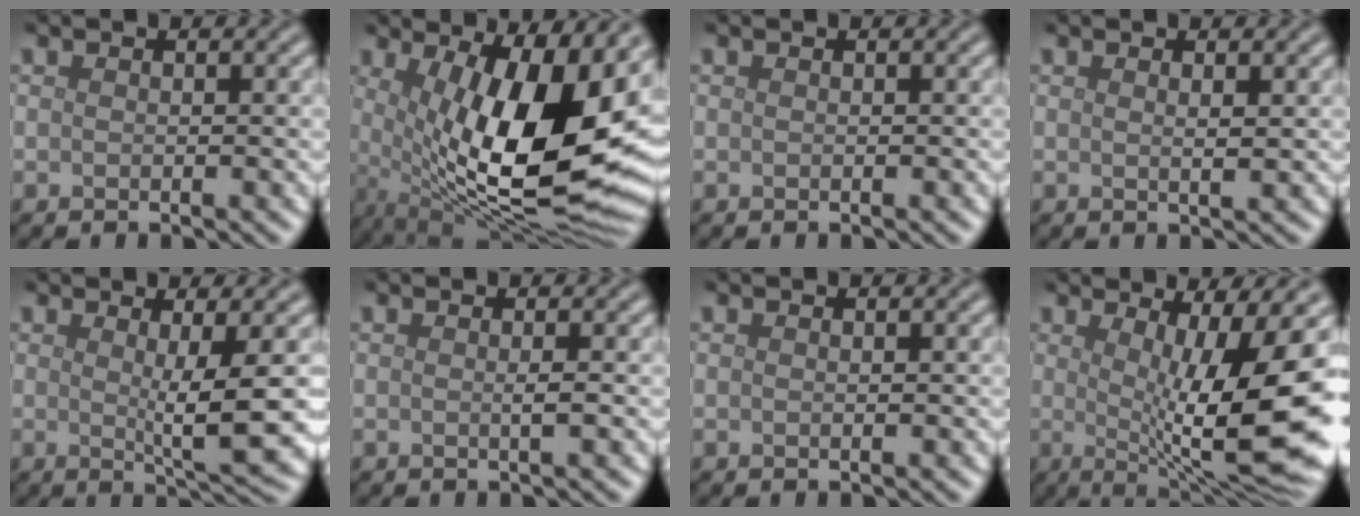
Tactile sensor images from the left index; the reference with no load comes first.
{"total": 15.5, "force": [1.4, 6.0, 14.3], "torque": [-0.204, -0.024, 0.031]}
{"total": 0.0}
{"total": 1.2, "force": [0.5, 0.3, 1.0], "torque": [-0.012, 0.000, 0.006]}
{"total": 5.6, "force": [0.4, 0.9, 5.5], "torque": [-0.084, -0.008, 0.010]}
{"total": 1.1, "force": [0.0, 0.2, 1.0], "torque": [-0.014, 0.000, -0.005]}
{"total": 0.0}
{"total": 13.5, "force": [0.2, 3.2, 13.1], "torque": [-0.172, -0.007, 0.005]}